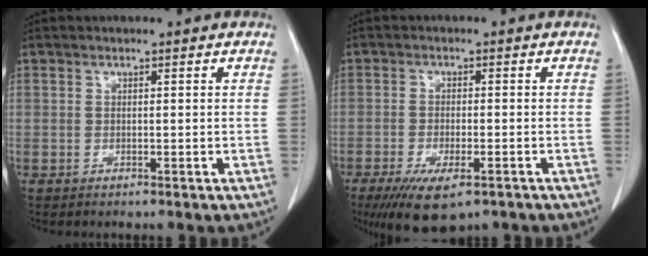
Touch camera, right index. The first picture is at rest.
{"total": 8.6, "force": [-5.4, 2.8, 6.0], "torque": [-0.099, -0.016, -0.082]}